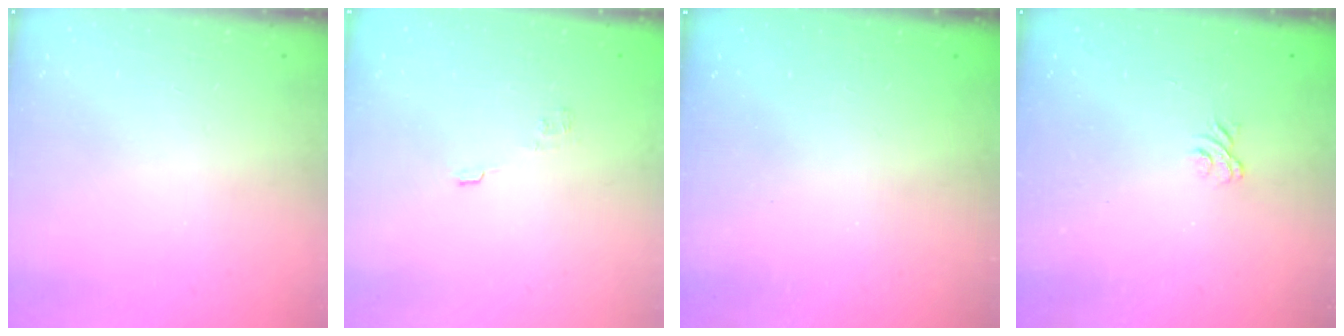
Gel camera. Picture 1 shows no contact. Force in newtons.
{"total": 6.5, "press": 6.4, "slide": 1.1}
{"total": 2.5, "press": 2.4, "slide": 0.8}
{"total": 1.9, "press": 1.5, "slide": 1.1}